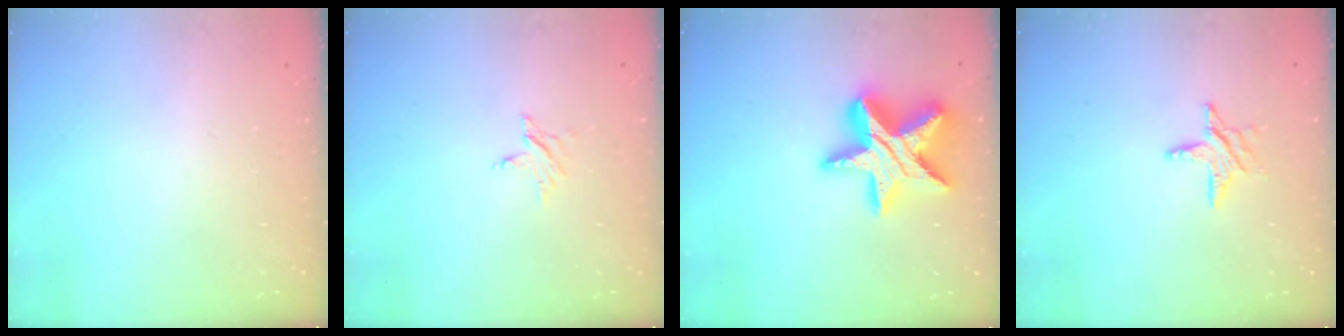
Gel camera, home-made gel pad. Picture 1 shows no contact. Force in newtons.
{"total": 2.7, "press": 2.7, "slide": 0.3}
{"total": 24.8, "press": 24.7, "slide": 2.2}
{"total": 6.9, "press": 6.9, "slide": 0.5}